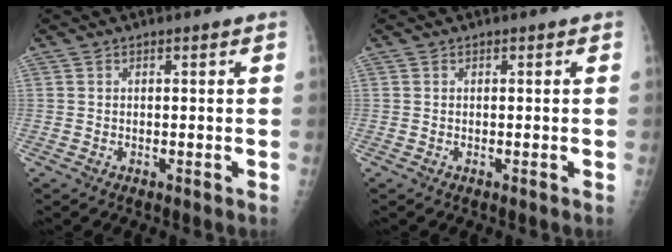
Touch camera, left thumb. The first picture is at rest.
{"total": 0.0}